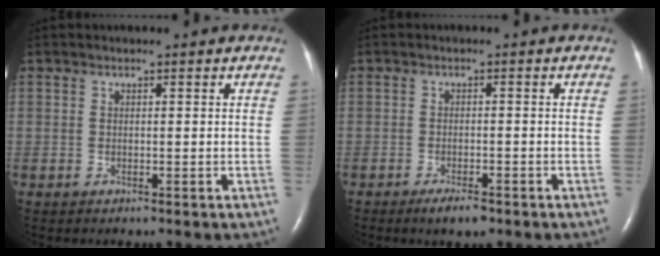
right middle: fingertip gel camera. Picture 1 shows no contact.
{"total": 3.0, "force": [-2.1, 0.8, 2.0], "torque": [-0.040, -0.004, -0.032]}